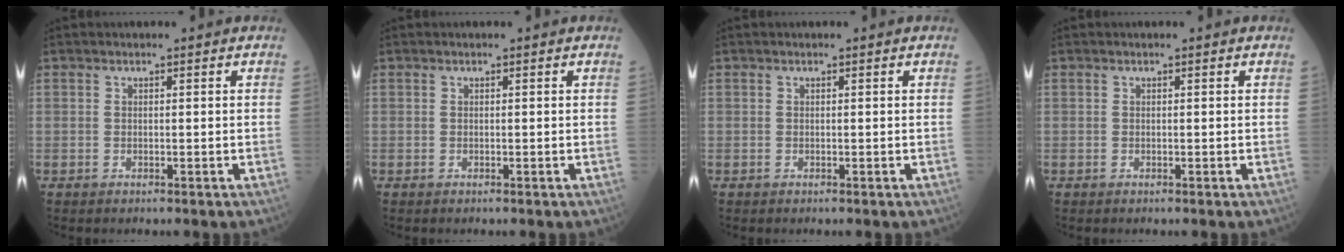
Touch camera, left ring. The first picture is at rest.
{"total": 0.0}
{"total": 0.0}
{"total": 0.0}